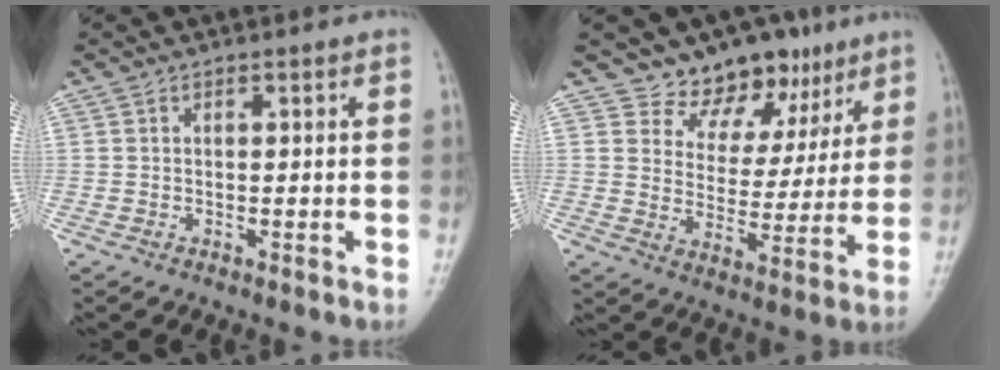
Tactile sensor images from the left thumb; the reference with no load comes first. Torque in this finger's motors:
{"motor_torque": [0.09, 0.00, -0.09, -0.05, -0.03]}